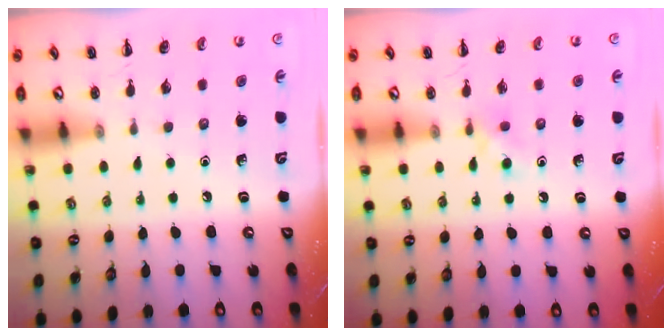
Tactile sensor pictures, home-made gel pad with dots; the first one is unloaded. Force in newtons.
{"total": 3.1, "press": 2.8, "slide": 1.2}